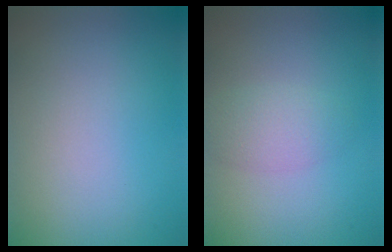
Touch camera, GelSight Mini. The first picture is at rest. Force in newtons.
{"total": 1.2, "press": 1.2, "slide": 0.2}